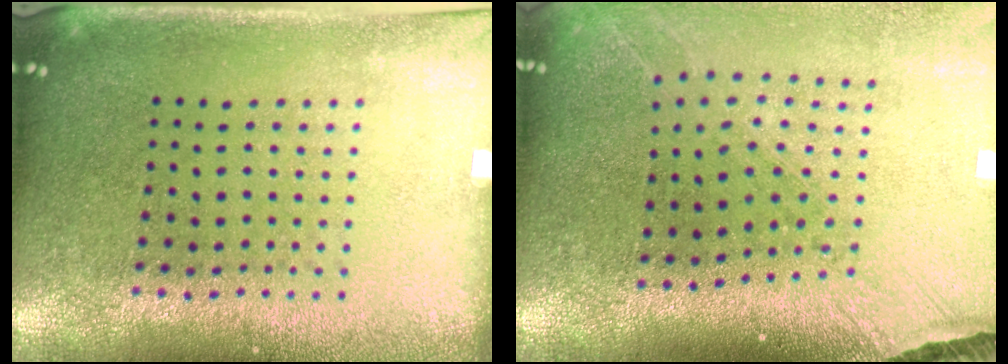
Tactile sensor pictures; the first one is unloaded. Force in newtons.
{"total": 1.5, "press": 1.4, "slide": 0.5}